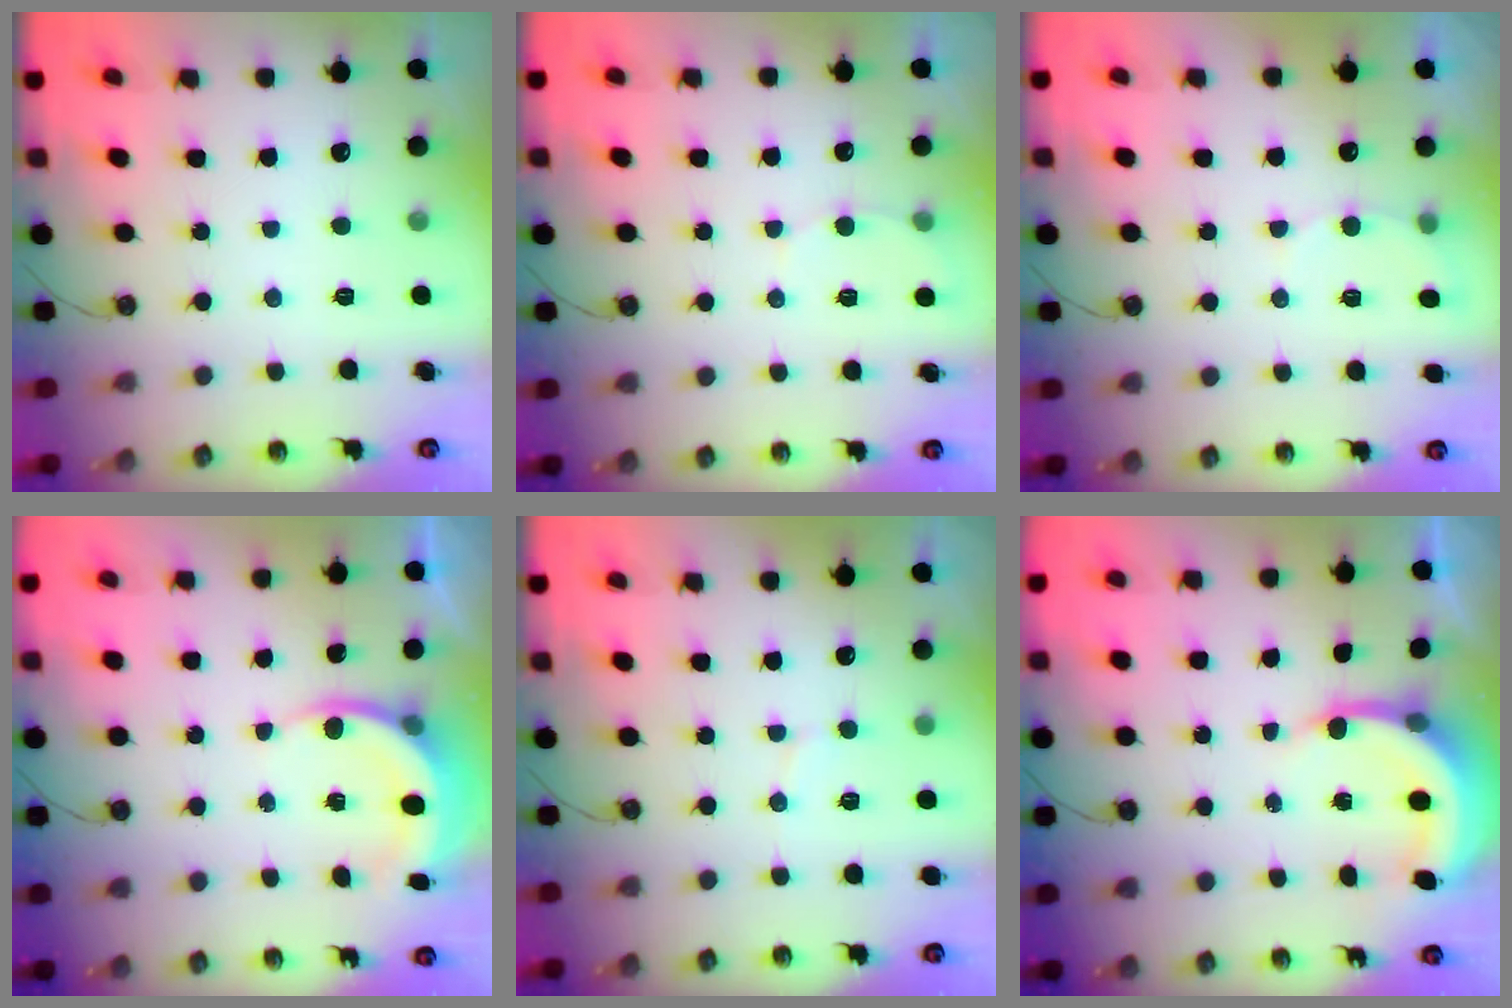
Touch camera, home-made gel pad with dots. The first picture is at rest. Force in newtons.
{"total": 5.0, "press": 5.0, "slide": 0.4}
{"total": 5.6, "press": 5.5, "slide": 1.4}
{"total": 5.6, "press": 5.2, "slide": 1.8}
{"total": 5.1, "press": 4.9, "slide": 1.3}
{"total": 5.9, "press": 5.9, "slide": 0.8}